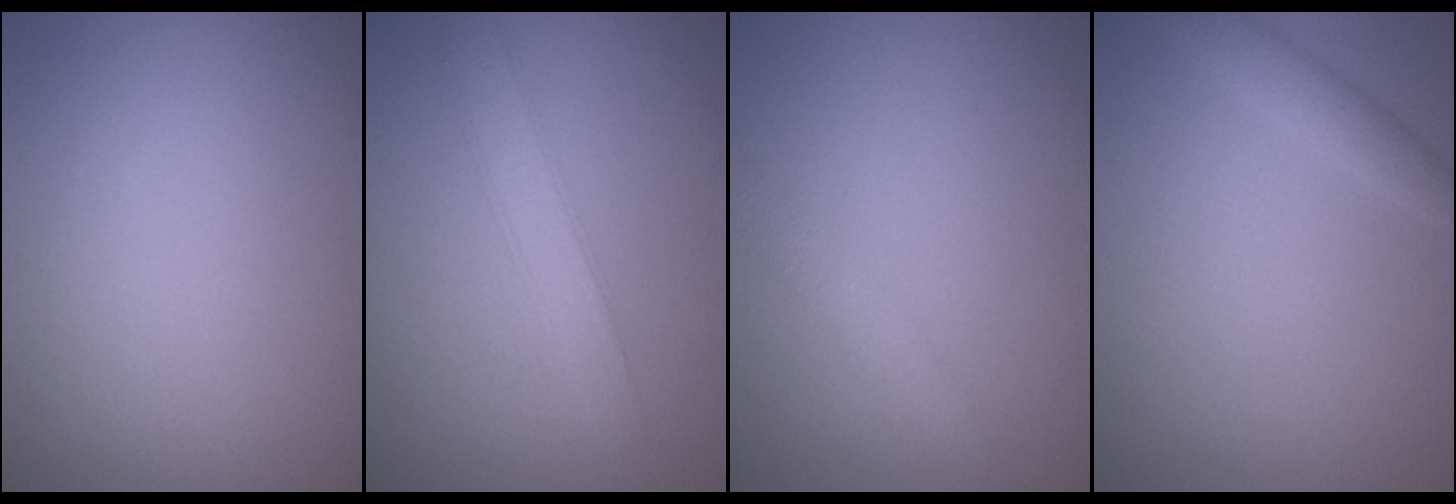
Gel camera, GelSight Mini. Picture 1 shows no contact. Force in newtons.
{"total": 2.7, "press": 2.7, "slide": 0.1}
{"total": 1.5, "press": 1.5, "slide": 0.1}
{"total": 1.8, "press": 1.8, "slide": 0.2}